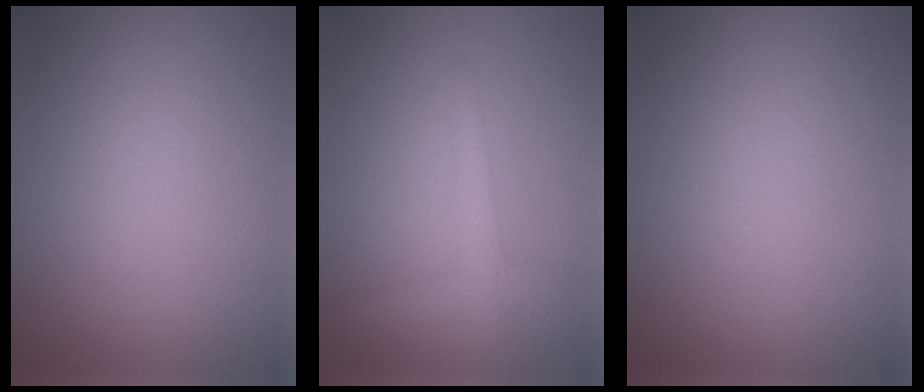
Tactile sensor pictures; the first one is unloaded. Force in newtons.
{"total": 2.1, "press": 2.1, "slide": 0.1}
{"total": 0.0}